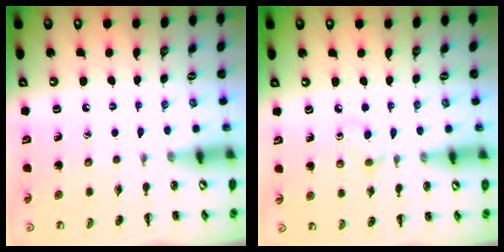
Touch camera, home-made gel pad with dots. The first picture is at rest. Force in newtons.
{"total": 4.2, "press": 3.9, "slide": 1.3}